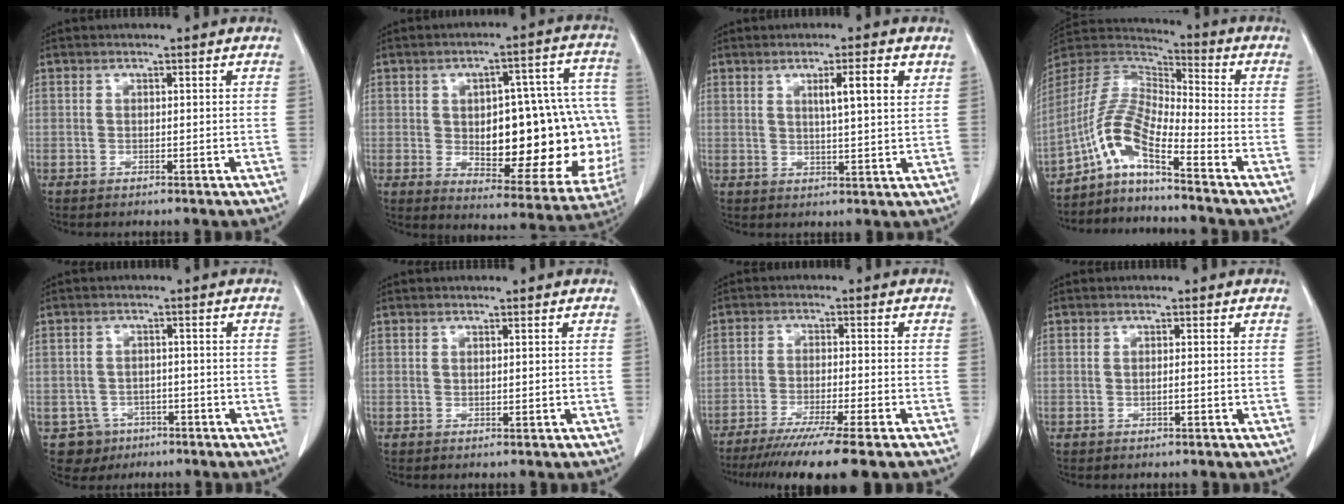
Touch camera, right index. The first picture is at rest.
{"total": 24.9, "force": [-1.6, 9.6, 23.0], "torque": [-0.230, 0.036, 0.013]}
{"total": 5.4, "force": [2.4, 0.2, 4.8], "torque": [-0.074, 0.000, 0.034]}
{"total": 9.5, "force": [-6.1, 0.8, 7.2], "torque": [-0.164, 0.011, -0.121]}
{"total": 5.0, "force": [-2.5, 4.3, 0.0], "torque": [0.004, 0.011, -0.032]}
{"total": 0.0}
{"total": 13.0, "force": [-10.3, -0.8, 7.9], "torque": [-0.112, -0.041, -0.160]}
{"total": 0.6, "force": [-0.2, -0.1, 0.6], "torque": [-0.010, 0.001, -0.004]}